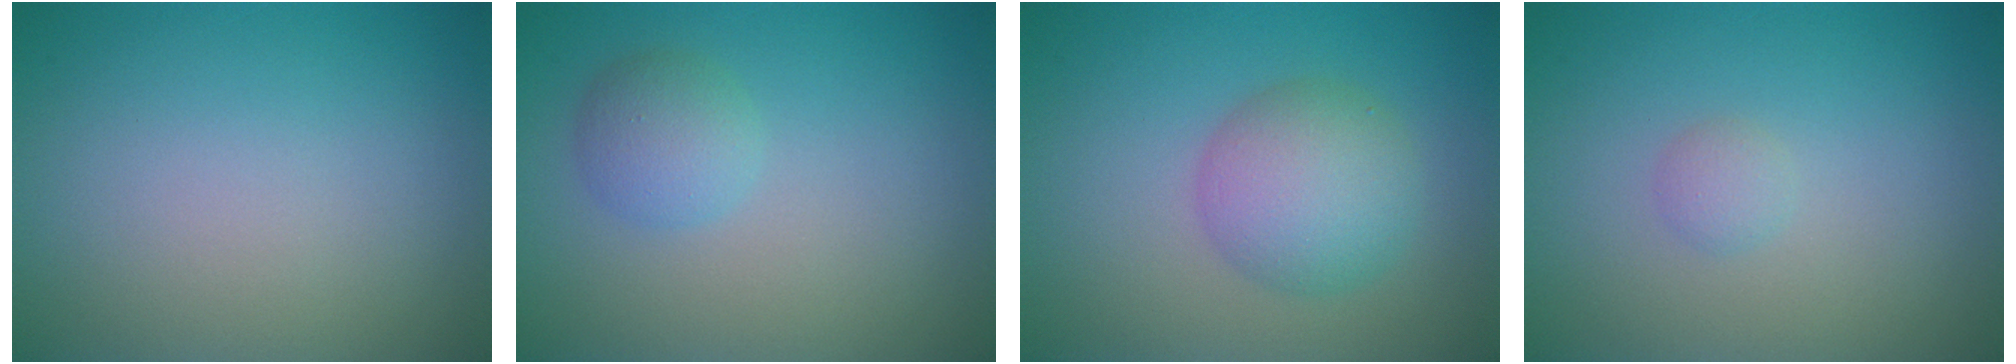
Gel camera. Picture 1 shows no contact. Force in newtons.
{"total": 2.3, "press": 2.3, "slide": 0.1}
{"total": 4.9, "press": 4.9, "slide": 0.1}
{"total": 0.9, "press": 0.9, "slide": 0.0}